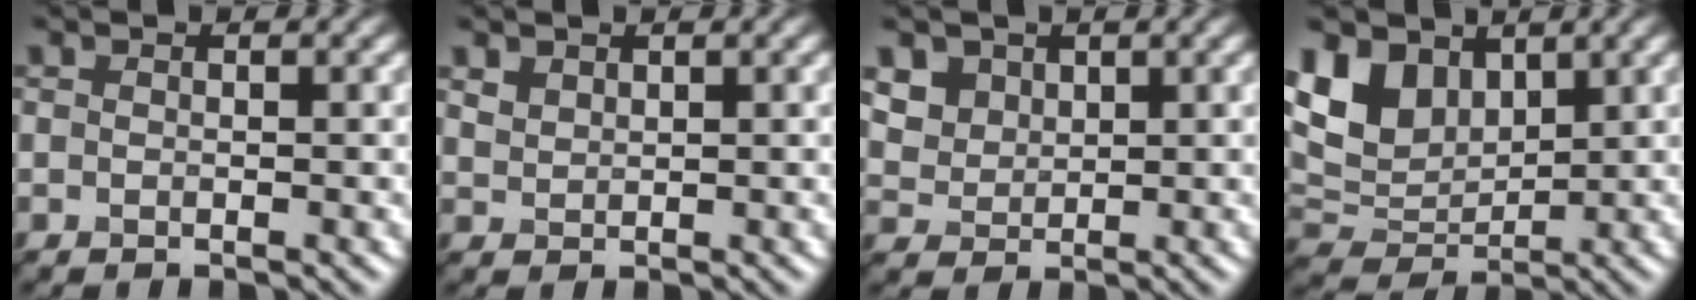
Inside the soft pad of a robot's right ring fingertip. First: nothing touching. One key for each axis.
{"total": 1.2, "fx": 0.6, "fy": -0.4, "fz": -0.9, "tx": -0.006, "ty": 0.001, "tz": 0.042}
{"total": 2.8, "fx": 2.1, "fy": 1.9, "fz": 0.3, "tx": -0.058, "ty": 0.002, "tz": 0.073}
{"total": 4.7, "fx": 2.7, "fy": 3.3, "fz": 2.1, "tx": -0.073, "ty": 0.002, "tz": 0.075}